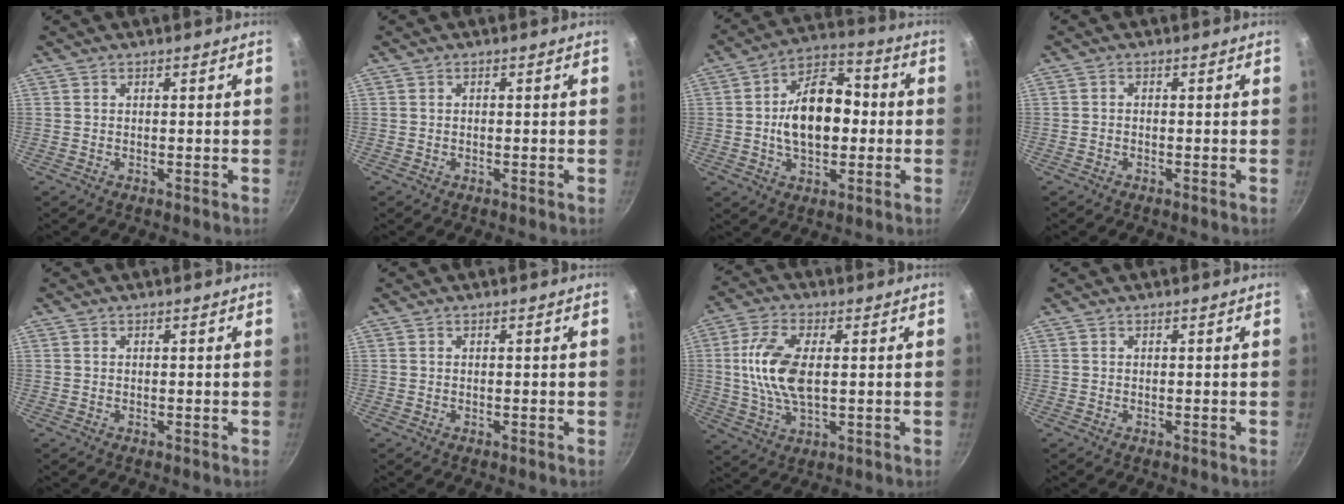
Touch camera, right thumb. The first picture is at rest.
{"total": 0.0}
{"total": 15.1, "force": [-0.2, 9.3, 11.9], "torque": [-0.162, 0.030, -0.016]}
{"total": 0.8, "force": [-0.5, 0.5, 0.4], "torque": [-0.009, 0.005, -0.012]}
{"total": 0.0}
{"total": 0.0}
{"total": 11.4, "force": [1.1, 5.6, 9.9], "torque": [-0.195, 0.004, 0.018]}
{"total": 0.0}